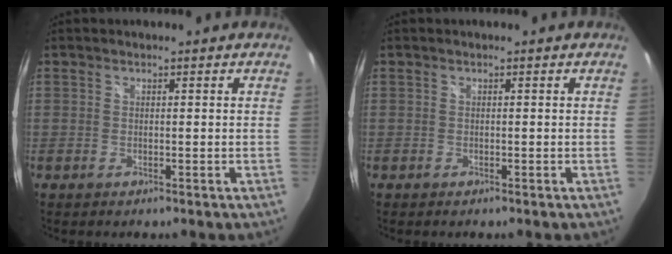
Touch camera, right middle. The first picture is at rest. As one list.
[{"total": 0.0}]